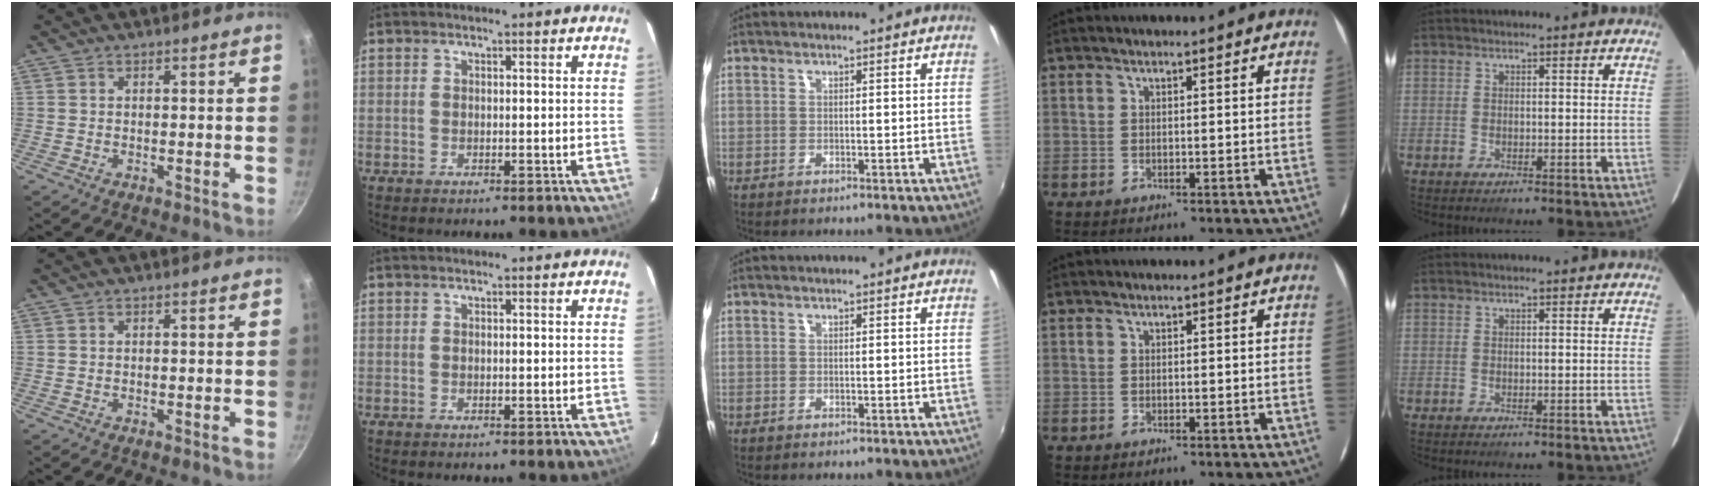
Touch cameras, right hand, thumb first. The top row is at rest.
{}